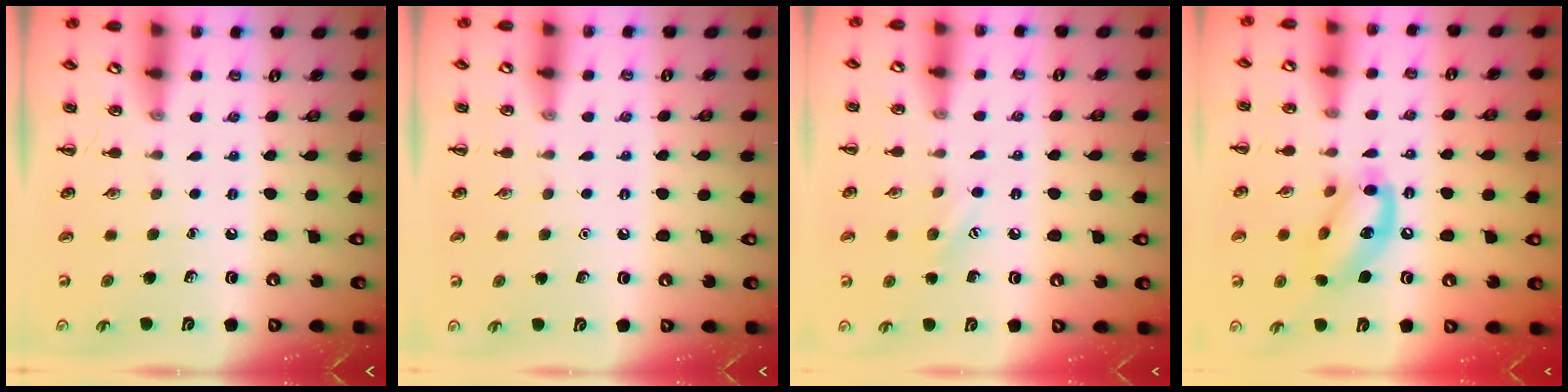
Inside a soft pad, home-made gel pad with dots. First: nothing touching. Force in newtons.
{"total": 1.6, "press": 1.5, "slide": 0.1}
{"total": 6.6, "press": 6.5, "slide": 1.4}
{"total": 14.5, "press": 14.4, "slide": 2.3}